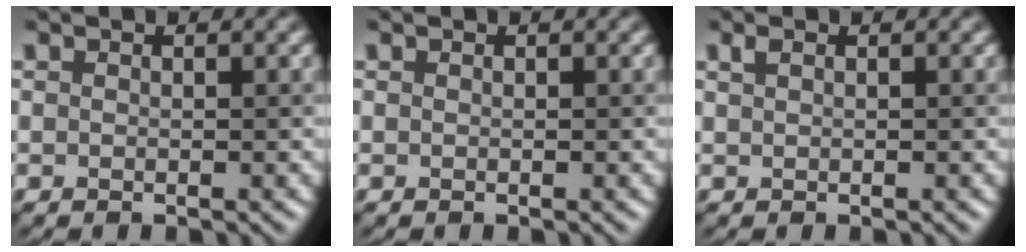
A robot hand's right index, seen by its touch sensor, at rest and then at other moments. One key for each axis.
{"total": 0.0}
{"total": 0.6, "fx": 0.5, "fy": 0.2, "fz": 0.4, "tx": -0.010, "ty": 0.006, "tz": 0.009}